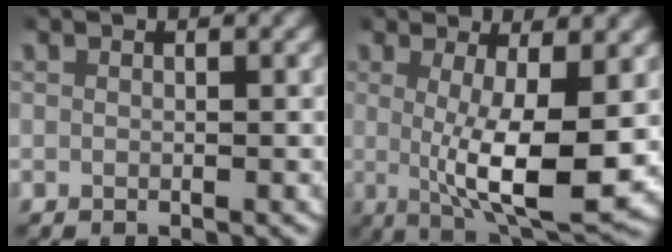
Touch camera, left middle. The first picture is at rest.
{"total": 9.0, "force": [0.4, 2.8, 8.5], "torque": [-0.134, -0.024, 0.015]}